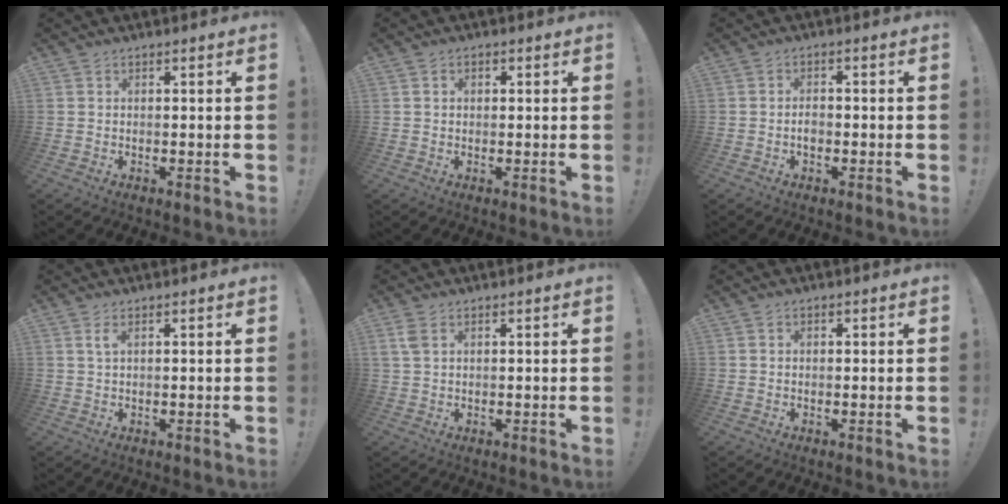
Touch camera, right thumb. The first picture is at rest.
{"total": 1.2, "force": [0.1, 1.1, 0.6], "torque": [-0.003, 0.001, 0.000]}
{"total": 2.1, "force": [-0.9, 1.2, 1.5], "torque": [-0.019, 0.002, -0.018]}
{"total": 2.0, "force": [0.8, 0.3, 1.7], "torque": [-0.030, 0.000, 0.012]}
{"total": 3.5, "force": [1.6, 1.9, 2.5], "torque": [-0.047, 0.001, 0.030]}
{"total": 0.7, "force": [0.1, 0.6, 0.2], "torque": [-0.004, 0.004, 0.001]}